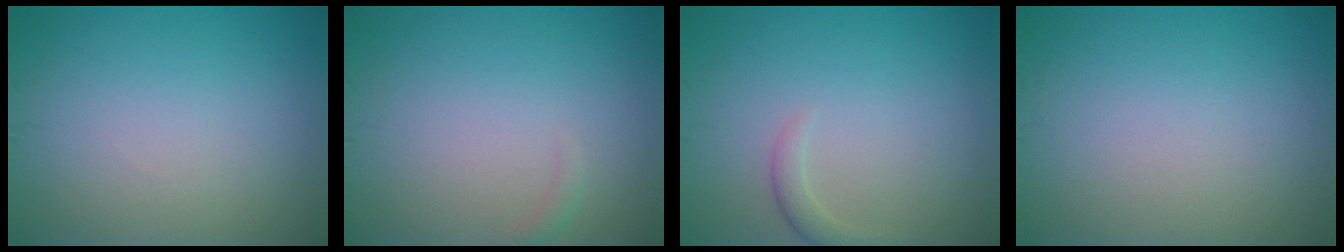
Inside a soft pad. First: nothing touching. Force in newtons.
{"total": 0.7, "press": 0.7, "slide": 0.2}
{"total": 1.4, "press": 1.4, "slide": 0.1}
{"total": 0.0}